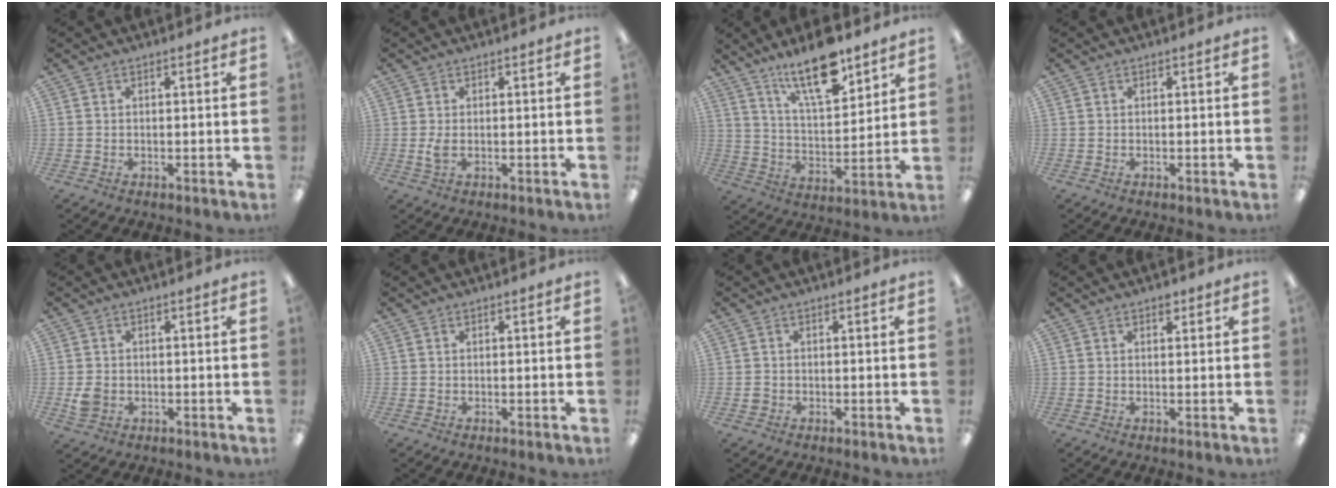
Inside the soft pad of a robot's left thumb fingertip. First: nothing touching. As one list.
[{"total": 3.0, "force": [0.0, 1.4, 2.6], "torque": [-0.062, -0.001, -0.005]}, {"total": 15.8, "force": [11.5, 5.3, 9.5], "torque": [-0.154, -0.060, 0.192]}, {"total": 0.0}, {"total": 3.3, "force": [-0.7, 2.7, 1.8], "torque": [-0.021, 0.003, -0.012]}, {"total": 0.0}, {"total": 1.2, "force": [-0.4, 1.0, 0.3], "torque": [-0.007, 0.004, -0.011]}, {"total": 1.9, "force": [1.2, 1.0, 1.1], "torque": [-0.007, -0.004, 0.019]}]